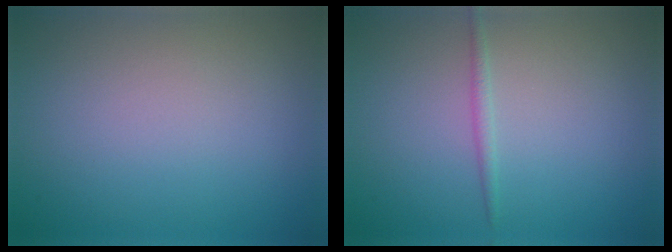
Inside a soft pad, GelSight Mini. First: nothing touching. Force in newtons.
{"total": 0.9, "press": 0.9, "slide": 0.0}